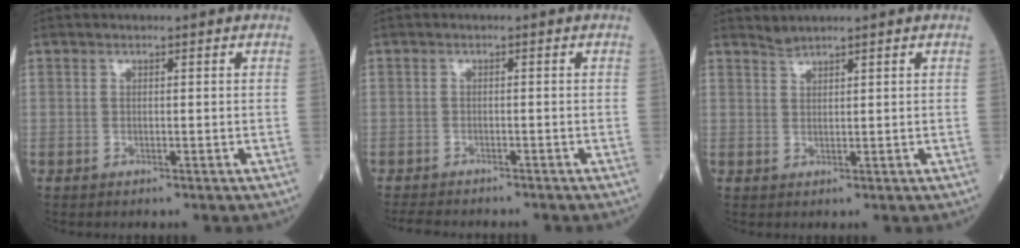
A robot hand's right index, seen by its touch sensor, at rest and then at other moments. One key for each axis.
{"total": 5.5, "fx": -4.9, "fy": 1.7, "fz": 1.7, "tx": -0.026, "ty": -0.009, "tz": -0.076}
{"total": 1.4, "fx": 1.3, "fy": -0.3, "fz": 0.0, "tx": -0.002, "ty": 0.000, "tz": 0.029}